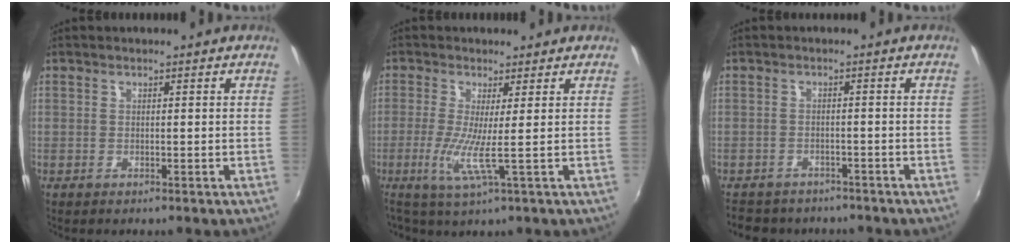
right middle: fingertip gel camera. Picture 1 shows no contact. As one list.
[{"total": 4.6, "force": [-0.5, -0.9, 4.5], "torque": [-0.106, -0.015, -0.019]}, {"total": 8.1, "force": [-7.0, 3.5, 2.3], "torque": [-0.059, -0.012, -0.103]}]